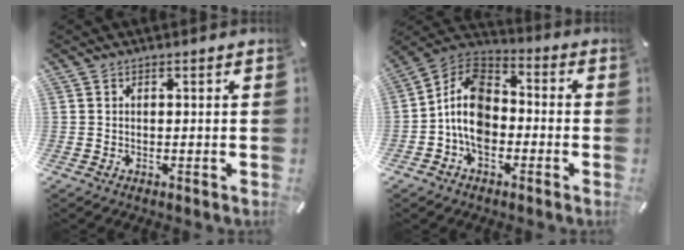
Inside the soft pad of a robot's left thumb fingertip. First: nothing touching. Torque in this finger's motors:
{"motor_torque": [0.82, 3.32, 0.68, 0.26, 0.16]}